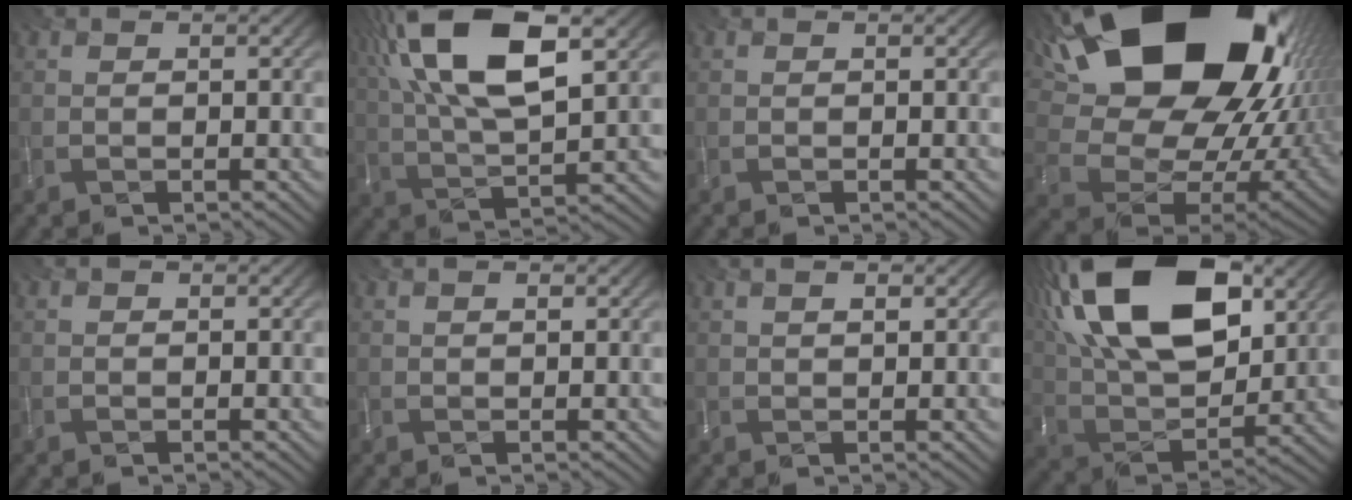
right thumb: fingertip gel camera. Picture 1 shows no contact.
{"total": 16.6, "force": [7.1, 6.1, 13.7], "torque": [-0.296, 0.039, 0.120]}
{"total": 0.0}
{"total": 24.0, "force": [9.6, 15.4, 15.7], "torque": [-0.343, 0.010, 0.203]}
{"total": 0.0}
{"total": 0.7, "force": [0.4, 0.1, 0.5], "torque": [-0.016, 0.002, 0.009]}
{"total": 1.6, "force": [1.0, 0.4, 1.2], "torque": [-0.028, 0.002, 0.023]}
{"total": 21.0, "force": [9.3, 10.6, 15.5], "torque": [-0.308, 0.058, 0.131]}